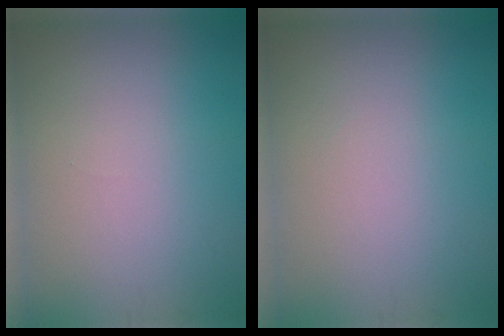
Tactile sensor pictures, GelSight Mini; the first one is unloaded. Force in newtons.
{"total": 0.0}